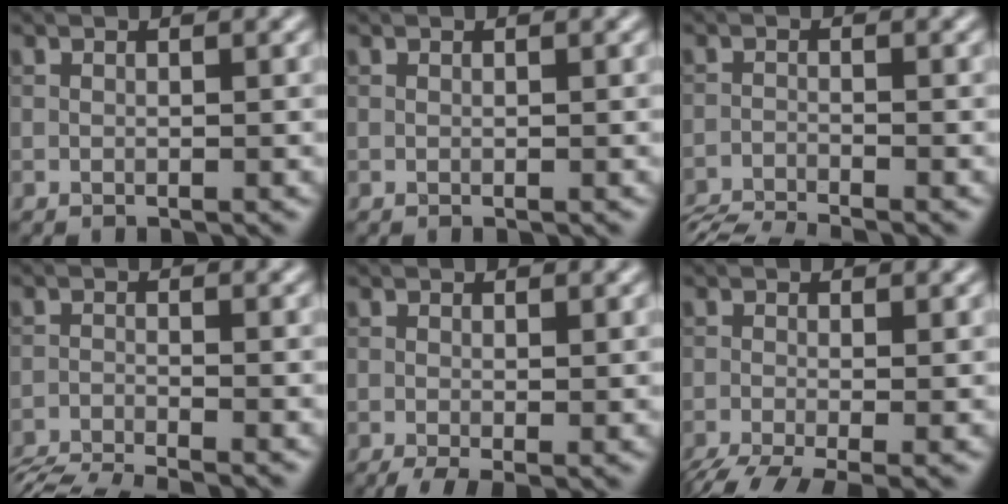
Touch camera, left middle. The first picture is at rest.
{"total": 0.0}
{"total": 5.0, "force": [-4.7, 0.5, 1.5], "torque": [-0.031, -0.021, -0.086]}
{"total": 5.4, "force": [-4.9, 0.7, 2.1], "torque": [-0.041, -0.021, -0.089]}
{"total": 2.6, "force": [-0.8, 0.8, 2.4], "torque": [-0.043, -0.012, -0.013]}
{"total": 6.1, "force": [-3.5, 2.0, 4.6], "torque": [-0.090, -0.020, -0.059]}